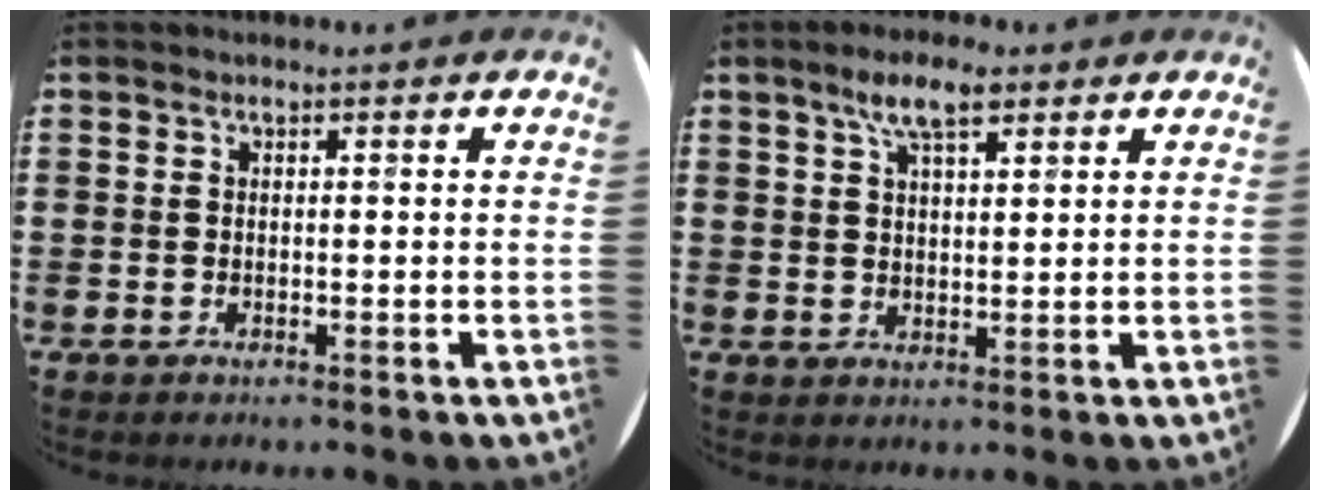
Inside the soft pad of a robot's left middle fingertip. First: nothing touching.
{"total": 5.7, "force": [3.7, 1.9, 3.9], "torque": [-0.076, 0.005, 0.063]}